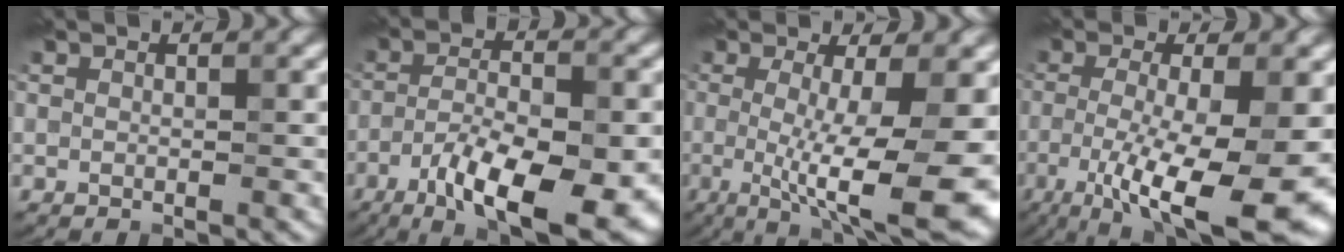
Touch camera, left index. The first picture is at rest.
{"total": 10.8, "force": [-5.3, 3.3, 8.7], "torque": [-0.148, -0.013, -0.091]}
{"total": 11.8, "force": [-1.7, 2.9, 11.3], "torque": [-0.159, -0.022, -0.020]}
{"total": 11.9, "force": [-3.7, 3.0, 10.9], "torque": [-0.192, -0.026, -0.053]}